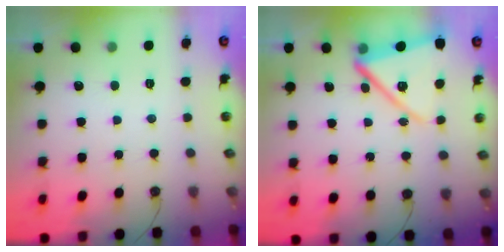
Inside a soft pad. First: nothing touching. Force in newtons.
{"total": 15.0, "press": 14.9, "slide": 1.7}